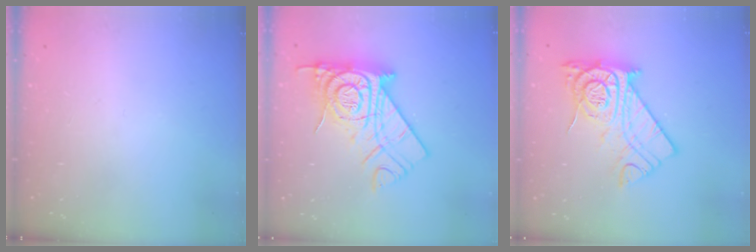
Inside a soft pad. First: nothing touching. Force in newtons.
{"total": 19.7, "press": 19.6, "slide": 1.7}
{"total": 16.3, "press": 16.3, "slide": 1.3}